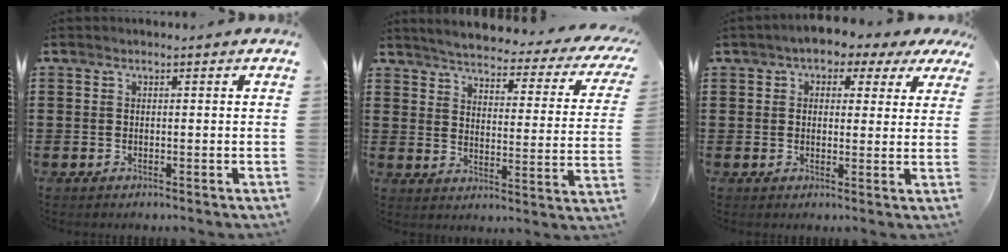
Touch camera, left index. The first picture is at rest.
{"total": 3.9, "force": [3.6, 0.0, 1.5], "torque": [-0.050, -0.033, 0.054]}
{"total": 3.0, "force": [1.8, 1.9, 1.4], "torque": [-0.041, 0.003, 0.025]}